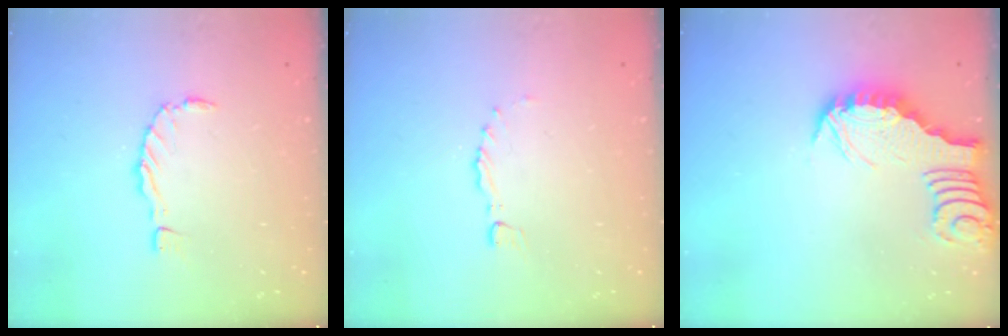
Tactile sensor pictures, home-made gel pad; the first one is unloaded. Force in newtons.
{"total": 0.0}
{"total": 2.6, "press": 2.6, "slide": 0.2}